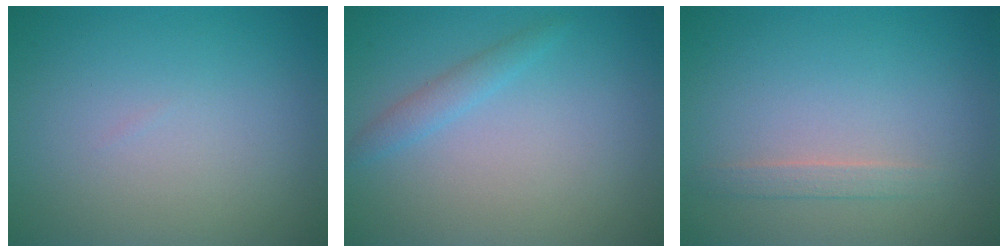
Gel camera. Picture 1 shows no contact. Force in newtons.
{"total": 1.4, "press": 1.4, "slide": 0.1}
{"total": 1.1, "press": 1.1, "slide": 0.1}